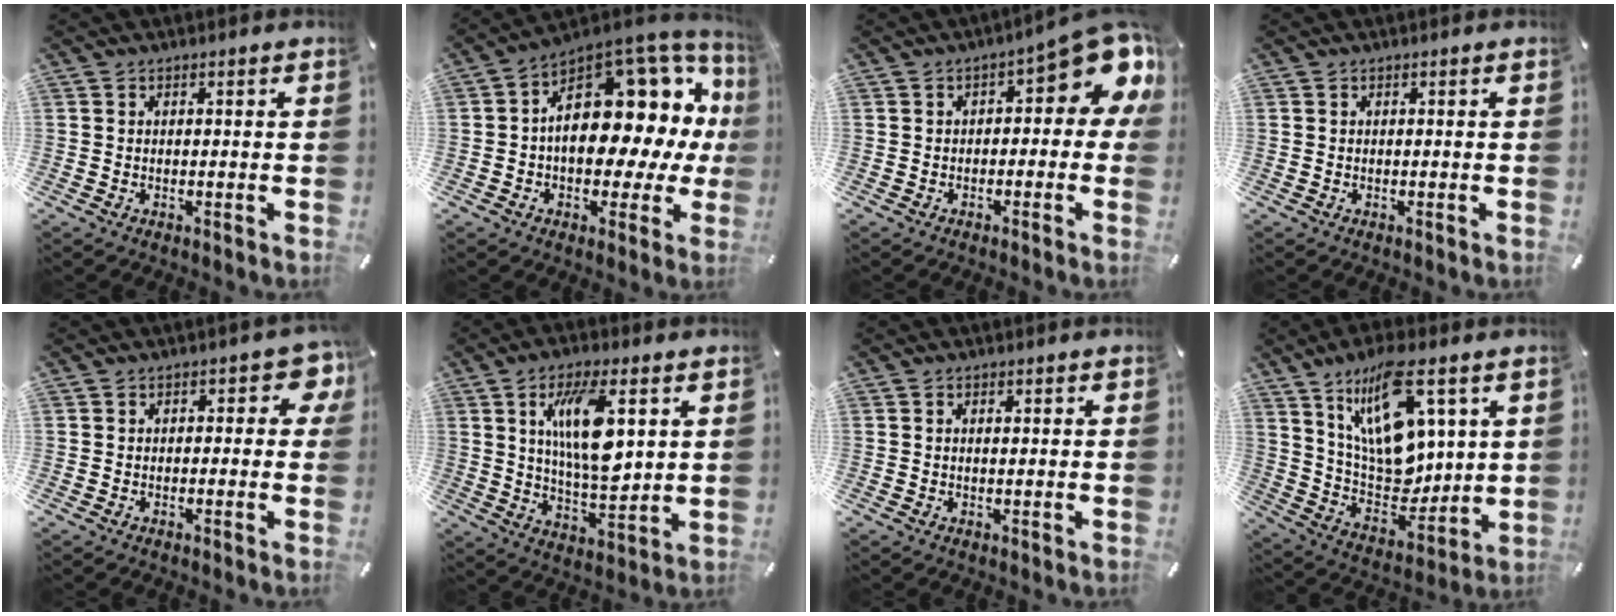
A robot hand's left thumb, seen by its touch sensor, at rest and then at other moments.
{"total": 18.9, "force": [4.1, 12.0, 14.1], "torque": [-0.168, -0.058, 0.073]}
{"total": 11.9, "force": [4.9, 4.6, 9.8], "torque": [-0.123, -0.045, 0.083]}
{"total": 0.0}
{"total": 4.8, "force": [1.0, 2.8, 3.8], "torque": [-0.042, 0.002, 0.011]}
{"total": 14.4, "force": [4.9, 5.4, 12.3], "torque": [-0.228, -0.014, 0.076]}
{"total": 0.8, "force": [0.2, 0.3, 0.7], "torque": [-0.014, 0.001, 0.003]}
{"total": 18.1, "force": [8.4, 9.4, 13.0], "torque": [-0.252, -0.053, 0.143]}